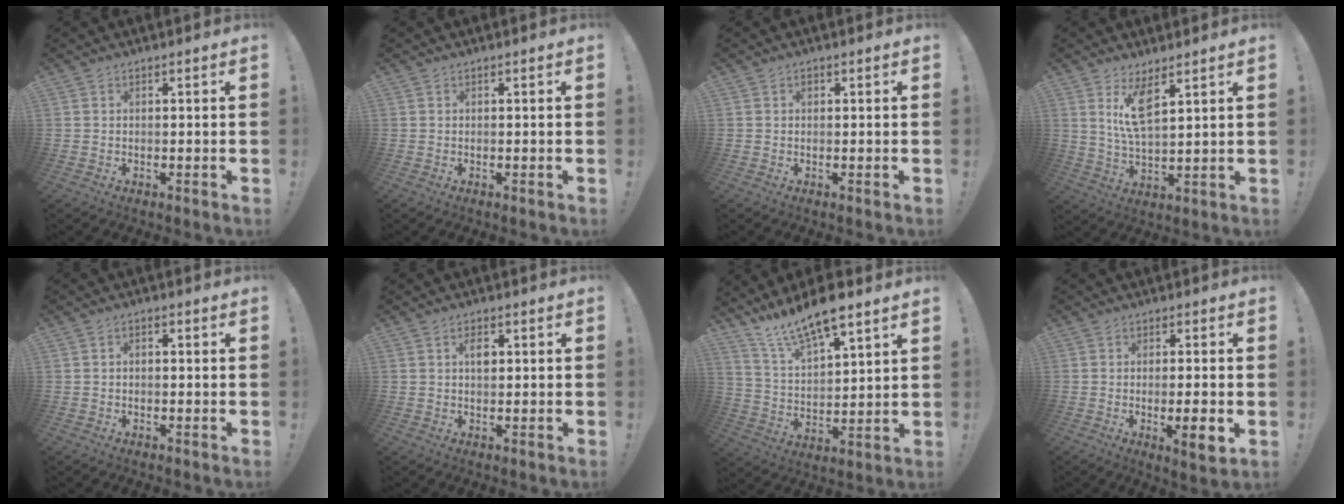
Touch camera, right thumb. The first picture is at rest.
{"total": 0.0}
{"total": 0.6, "force": [0.2, 0.5, 0.2], "torque": [0.003, -0.001, 0.003]}
{"total": 9.6, "force": [5.3, 3.1, 7.4], "torque": [-0.129, -0.019, 0.093]}
{"total": 1.6, "force": [-1.0, 0.8, 0.9], "torque": [-0.012, 0.006, -0.018]}
{"total": 3.1, "force": [0.7, 1.8, 2.4], "torque": [-0.031, 0.000, 0.005]}
{"total": 12.2, "force": [10.3, 2.6, 6.0], "torque": [-0.116, -0.079, 0.182]}
{"total": 6.9, "force": [-1.5, 1.1, 6.6], "torque": [-0.084, -0.007, -0.023]}